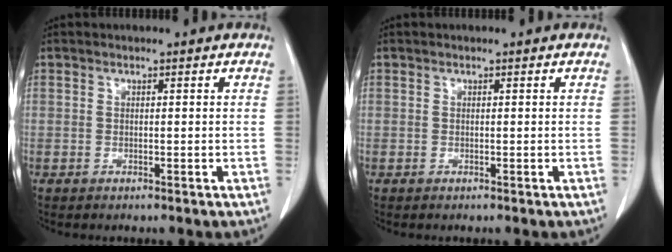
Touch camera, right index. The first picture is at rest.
{"total": 0.0}